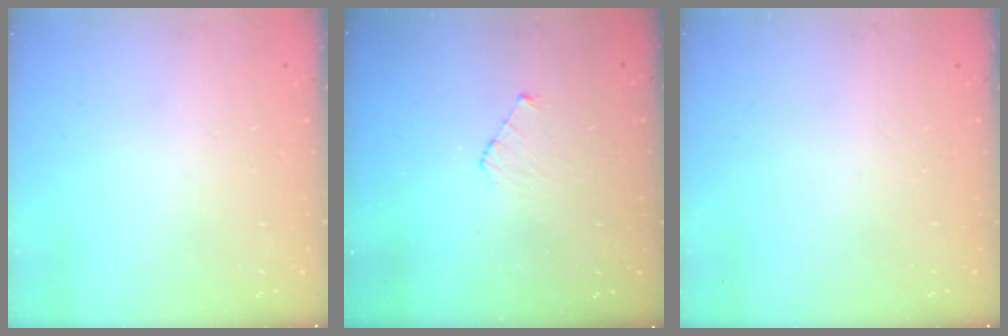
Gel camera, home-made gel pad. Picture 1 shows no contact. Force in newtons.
{"total": 3.9, "press": 3.9, "slide": 0.4}
{"total": 0.0}